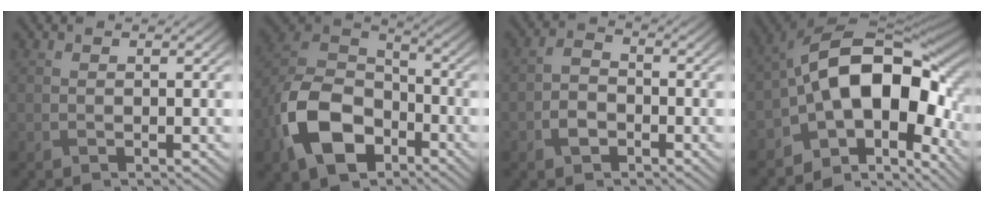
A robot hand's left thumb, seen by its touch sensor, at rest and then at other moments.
{"total": 13.6, "force": [-6.2, 8.9, 8.3], "torque": [-0.204, -0.031, -0.132]}
{"total": 3.1, "force": [-1.5, 2.1, 1.8], "torque": [-0.035, 0.004, -0.035]}
{"total": 14.9, "force": [-3.6, 8.7, 11.5], "torque": [-0.177, 0.004, -0.080]}